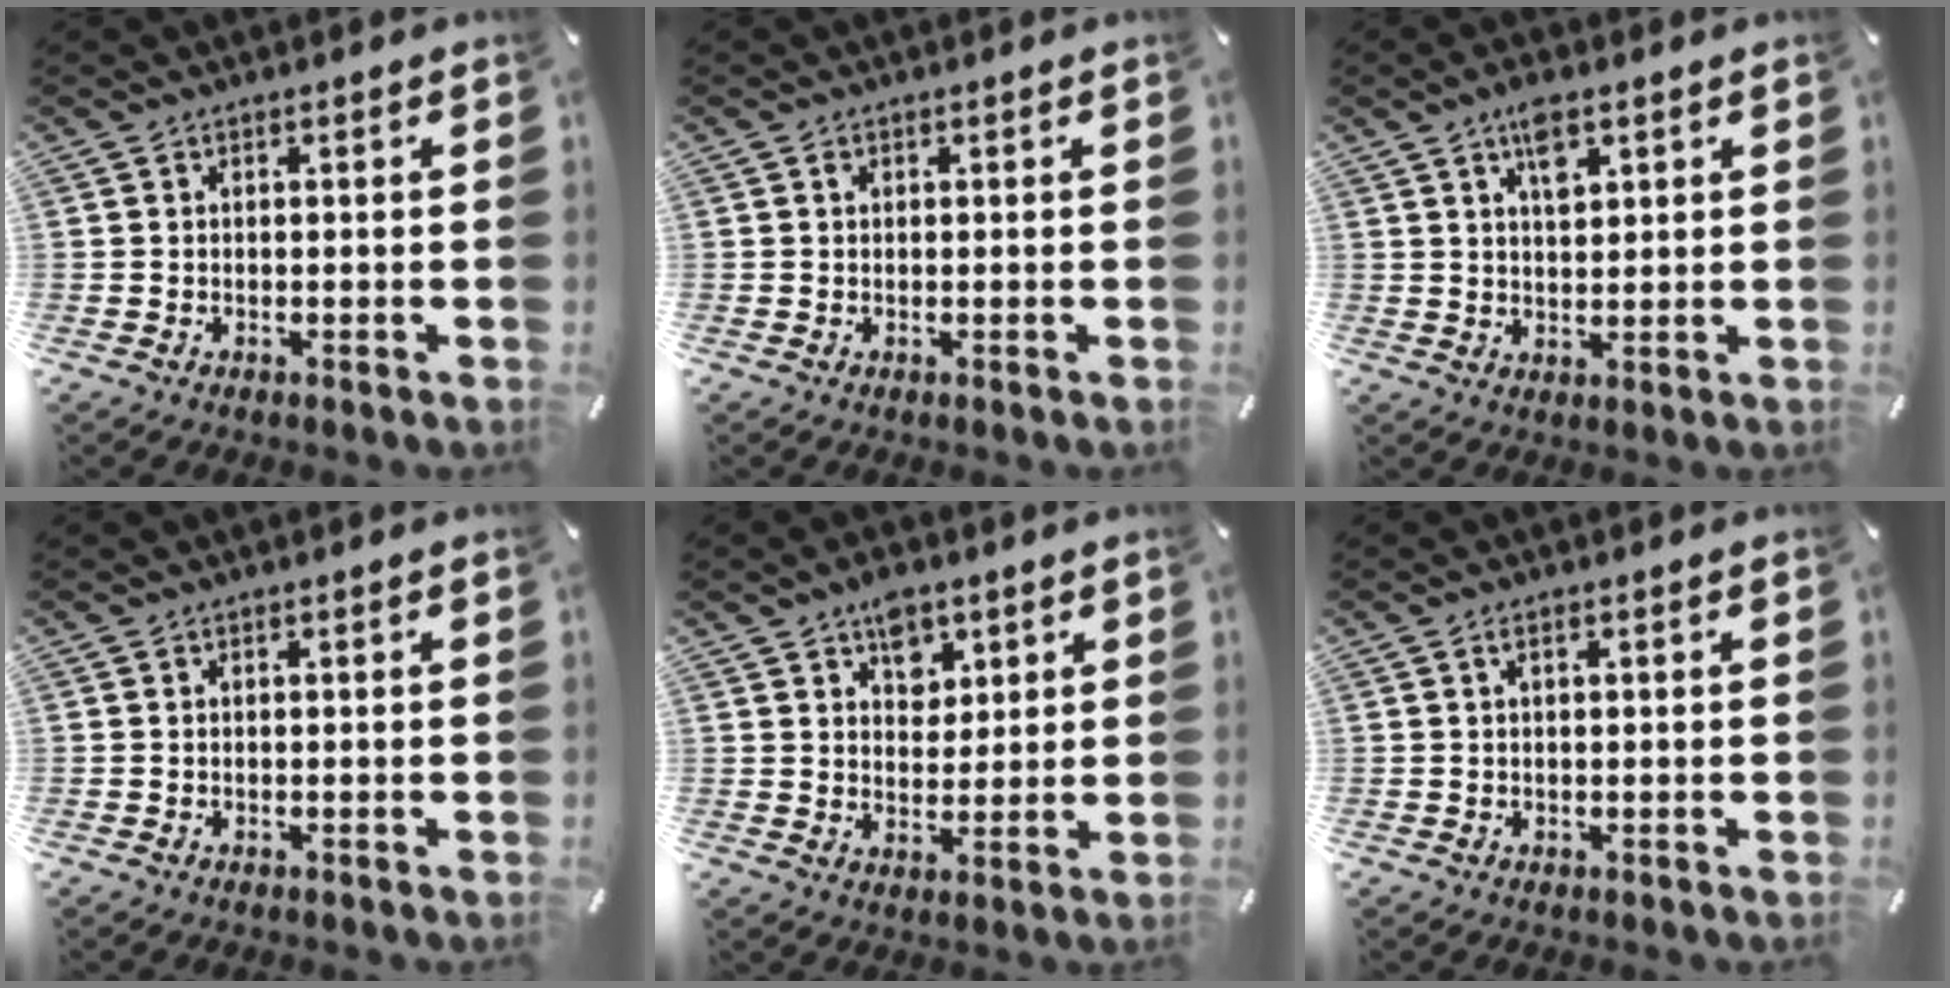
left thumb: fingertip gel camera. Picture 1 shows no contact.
{"total": 0.6, "force": [0.2, 0.5, 0.3], "torque": [0.003, -0.001, 0.002]}
{"total": 5.9, "force": [3.2, 2.6, 4.2], "torque": [-0.066, -0.006, 0.053]}
{"total": 0.0}
{"total": 6.5, "force": [3.8, 4.7, 2.5], "torque": [-0.015, -0.015, 0.063]}
{"total": 1.2, "force": [0.3, 0.4, 1.1], "torque": [-0.021, 0.003, 0.005]}